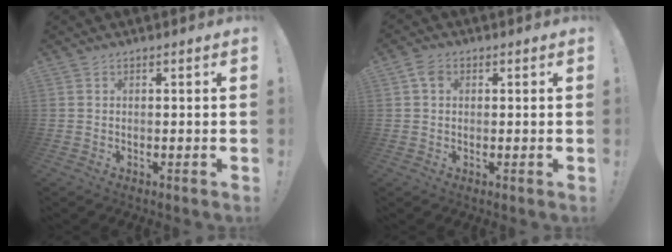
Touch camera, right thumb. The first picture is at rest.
{"total": 3.0, "force": [0.8, 2.3, 1.7], "torque": [-0.029, 0.003, 0.015]}